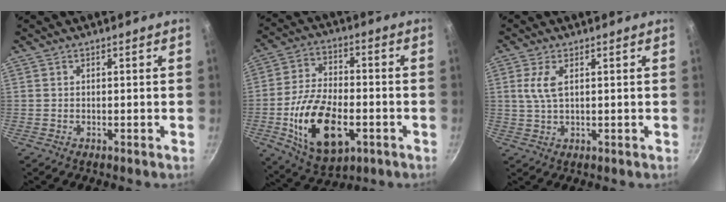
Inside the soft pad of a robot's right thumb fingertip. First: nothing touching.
{"total": 17.9, "force": [-5.0, 9.9, 14.1], "torque": [-0.246, 0.017, -0.080]}
{"total": 4.5, "force": [1.3, 1.7, 4.0], "torque": [-0.089, 0.000, 0.027]}